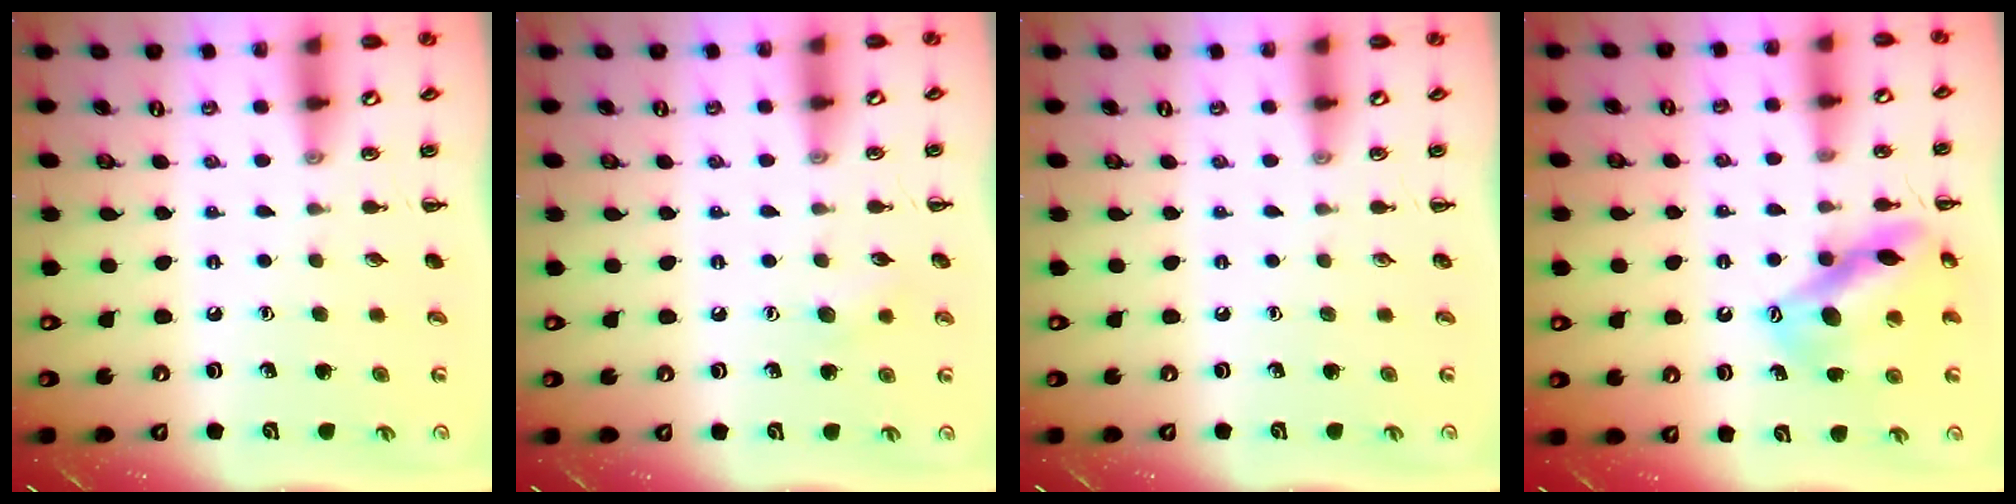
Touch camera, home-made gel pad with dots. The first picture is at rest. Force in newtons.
{"total": 5.7, "press": 5.5, "slide": 1.3}
{"total": 0.0}
{"total": 14.1, "press": 13.7, "slide": 3.3}